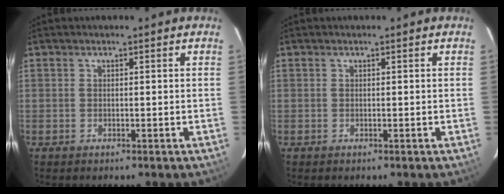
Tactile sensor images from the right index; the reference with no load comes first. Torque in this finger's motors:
{"motor_torque": [0.00, 0.00, 0.04, 0.00]}